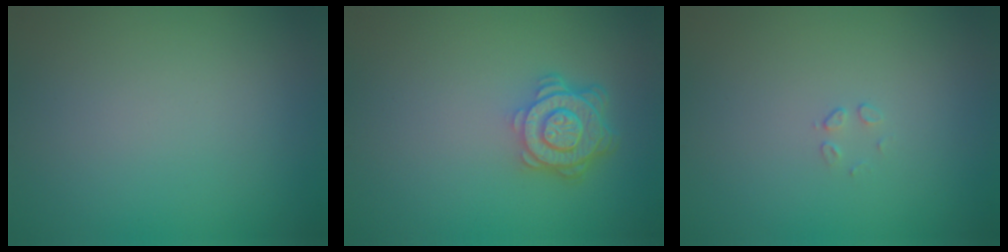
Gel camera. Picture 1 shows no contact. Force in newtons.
{"total": 4.6, "press": 3.6, "slide": 2.9}
{"total": 0.5, "press": 0.2, "slide": 0.5}